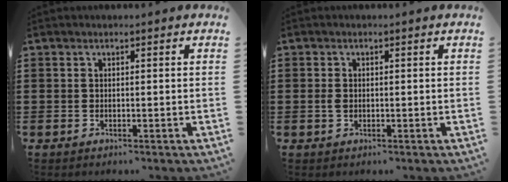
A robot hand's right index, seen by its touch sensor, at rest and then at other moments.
{"total": 1.1, "force": [-0.1, 0.8, 0.9], "torque": [-0.018, 0.003, -0.003]}